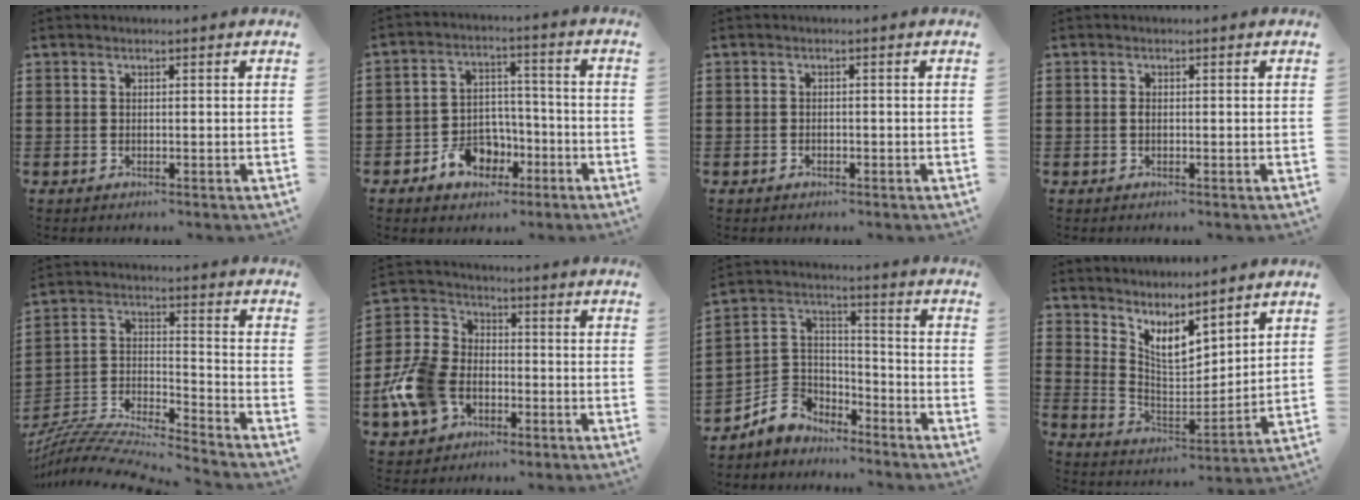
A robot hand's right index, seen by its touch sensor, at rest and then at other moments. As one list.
[{"total": 7.1, "force": [-3.6, 5.3, 3.1], "torque": [-0.059, 0.020, -0.066]}, {"total": 0.7, "force": [-0.5, 0.4, 0.1], "torque": [-0.003, 0.000, -0.012]}, {"total": 0.8, "force": [-0.1, 0.4, 0.7], "torque": [-0.016, -0.001, -0.001]}, {"total": 7.8, "force": [-7.5, 0.7, 2.1], "torque": [-0.048, -0.004, -0.154]}, {"total": 10.8, "force": [-3.8, 7.9, 6.3], "torque": [-0.171, 0.015, -0.075]}, {"total": 5.1, "force": [-3.7, 3.5, -0.2], "torque": [-0.029, 0.006, -0.082]}, {"total": 6.0, "force": [4.9, 1.9, 2.9], "torque": [-0.069, -0.032, 0.087]}]